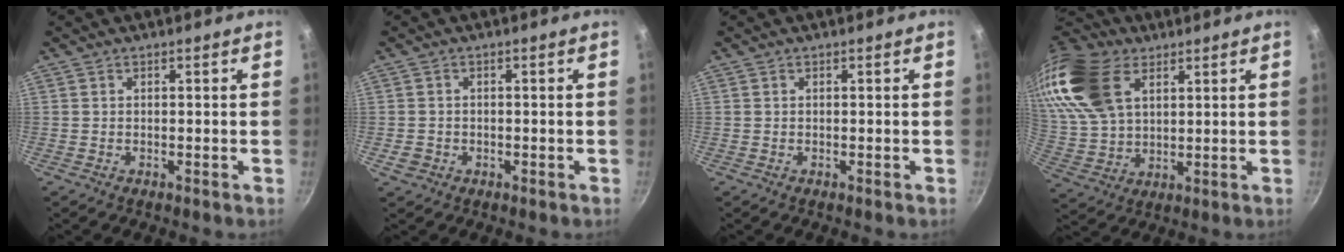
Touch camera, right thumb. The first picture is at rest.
{"total": 2.4, "force": [-0.8, 2.1, 0.9], "torque": [-0.013, 0.006, -0.007]}
{"total": 0.0}
{"total": 19.8, "force": [8.8, 12.2, 12.8], "torque": [-0.264, -0.009, 0.176]}